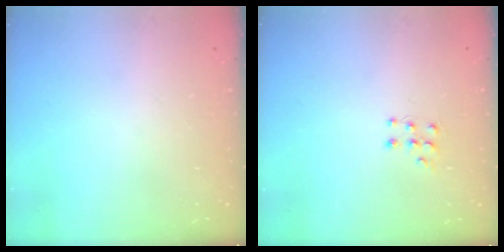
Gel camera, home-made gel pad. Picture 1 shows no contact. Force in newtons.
{"total": 5.8, "press": 5.8, "slide": 1.0}